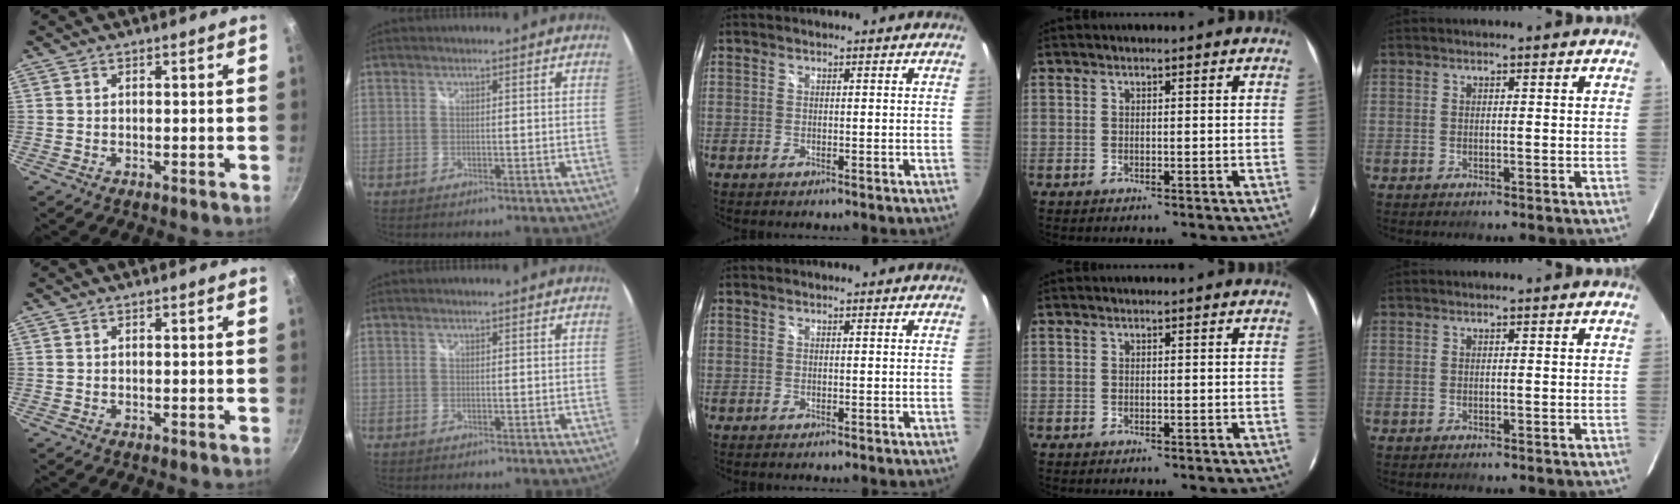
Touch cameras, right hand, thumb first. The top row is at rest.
{}